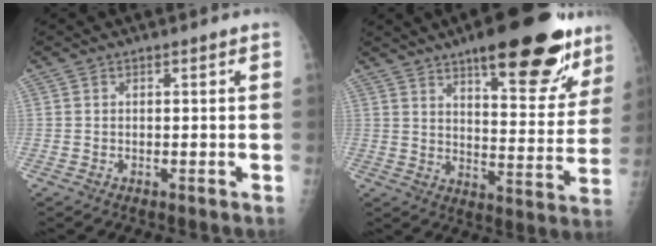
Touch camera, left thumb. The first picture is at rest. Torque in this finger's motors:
{"motor_torque": [4.03, 0.98, 1.08, -1.11, 0.12]}